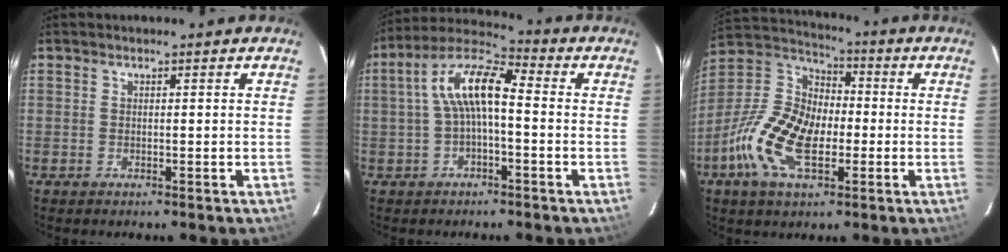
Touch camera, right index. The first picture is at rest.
{"total": 9.6, "force": [-0.4, 3.4, 8.9], "torque": [-0.181, 0.028, -0.012]}
{"total": 16.7, "force": [-5.4, 9.2, 12.8], "torque": [-0.273, 0.000, -0.107]}